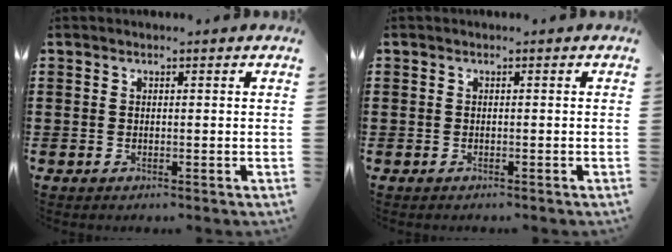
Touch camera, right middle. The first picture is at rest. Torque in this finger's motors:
{"motor_torque": [-0.98, 1.08, -0.63, -0.21]}